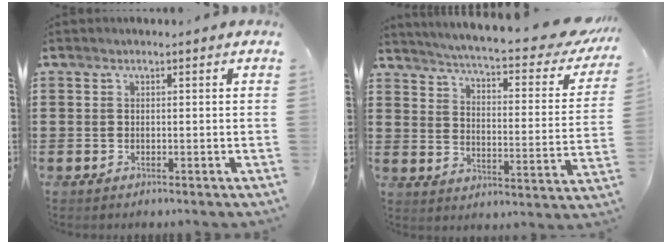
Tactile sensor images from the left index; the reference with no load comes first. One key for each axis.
{"total": 5.1, "fx": 4.4, "fy": -0.5, "fz": 2.5, "tx": -0.070, "ty": -0.040, "tz": 0.069}